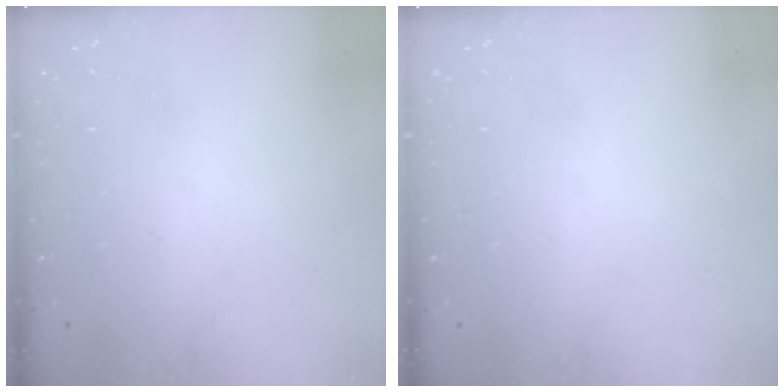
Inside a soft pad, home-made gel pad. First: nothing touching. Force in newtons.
{"total": 0.0}